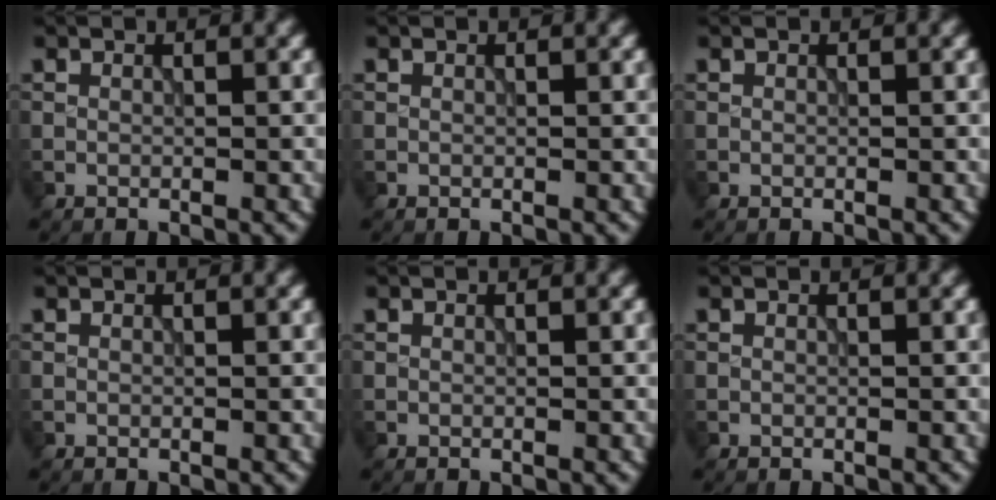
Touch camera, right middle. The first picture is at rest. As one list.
[{"total": 0.0}, {"total": 0.0}, {"total": 0.0}, {"total": 0.0}, {"total": 0.0}]